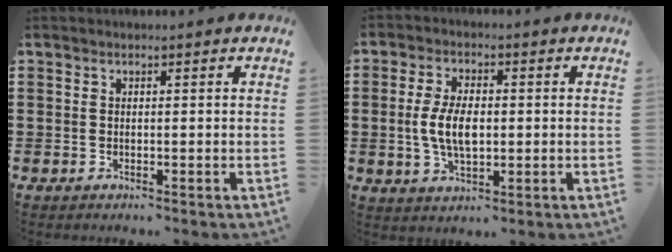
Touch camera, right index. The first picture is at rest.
{"total": 6.6, "force": [-0.3, 3.2, 5.7], "torque": [-0.128, 0.001, -0.011]}